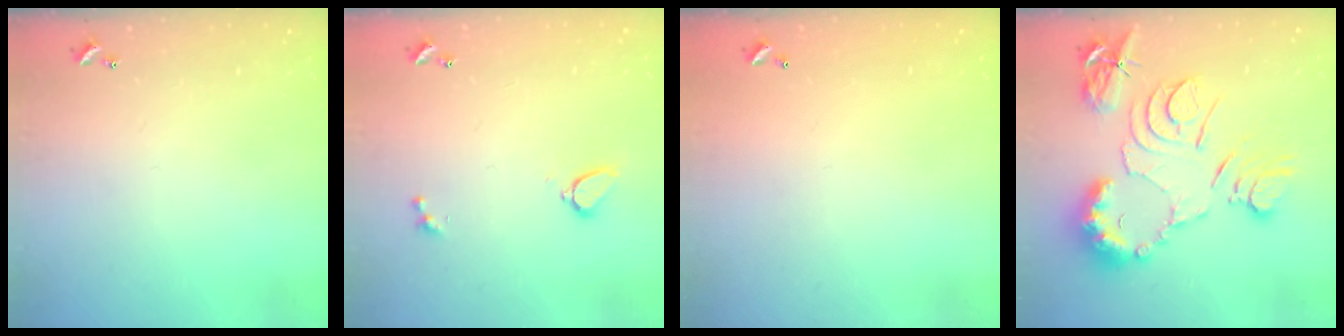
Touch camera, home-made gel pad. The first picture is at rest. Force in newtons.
{"total": 2.9, "press": 2.6, "slide": 1.3}
{"total": 2.9, "press": 2.9, "slide": 0.1}
{"total": 15.6, "press": 15.6, "slide": 1.3}